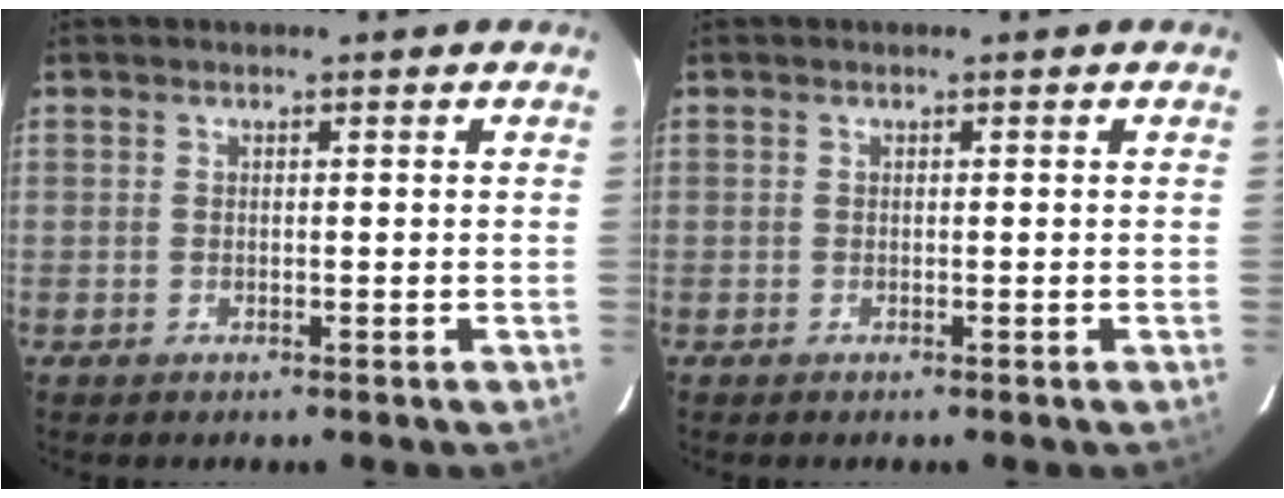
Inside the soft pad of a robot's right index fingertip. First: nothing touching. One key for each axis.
{"total": 0.0}